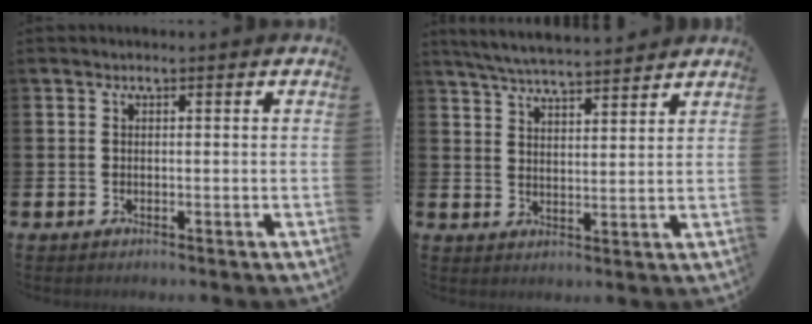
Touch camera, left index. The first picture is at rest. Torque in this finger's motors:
{"motor_torque": [0.73, -0.88, 0.47, 0.07]}